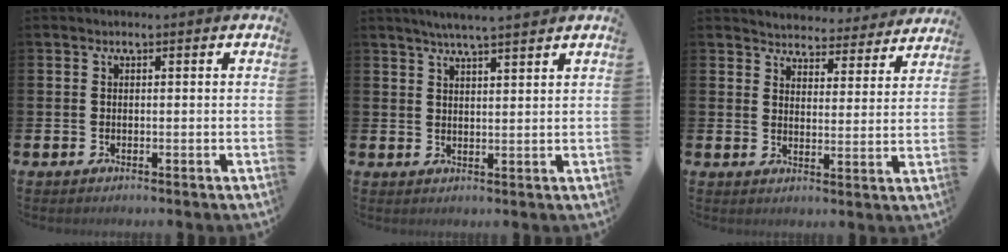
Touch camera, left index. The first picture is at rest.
{"total": 4.4, "force": [4.2, -0.3, 1.3], "torque": [-0.029, -0.014, 0.074]}
{"total": 4.4, "force": [4.3, 0.8, -0.2], "torque": [-0.013, -0.038, 0.072]}